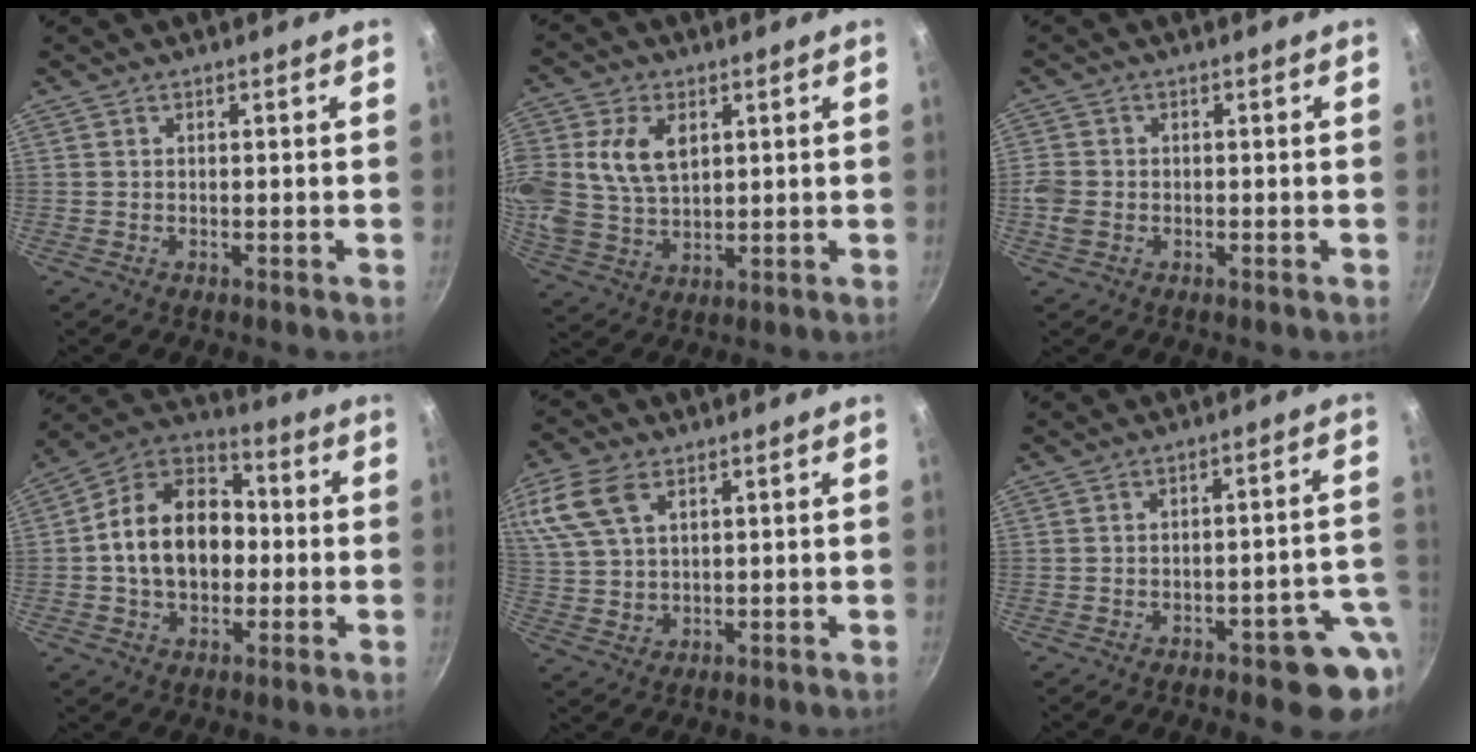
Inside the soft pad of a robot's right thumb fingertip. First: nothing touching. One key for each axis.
{"total": 13.2, "fx": 3.4, "fy": 9.3, "fz": 8.8, "tx": -0.175, "ty": -0.003, "tz": 0.070}
{"total": 3.6, "fx": -0.8, "fy": 2.9, "fz": 1.9, "tx": -0.038, "ty": 0.006, "tz": -0.018}
{"total": 16.7, "fx": -0.6, "fy": 12.1, "fz": 11.5, "tx": -0.161, "ty": 0.036, "tz": -0.026}
{"total": 13.8, "fx": 6.3, "fy": 8.5, "fz": 8.8, "tx": -0.194, "ty": 0.011, "tz": 0.132}
{"total": 9.0, "fx": -3.9, "fy": 3.6, "fz": 7.3, "tx": -0.039, "ty": 0.045, "tz": -0.040}